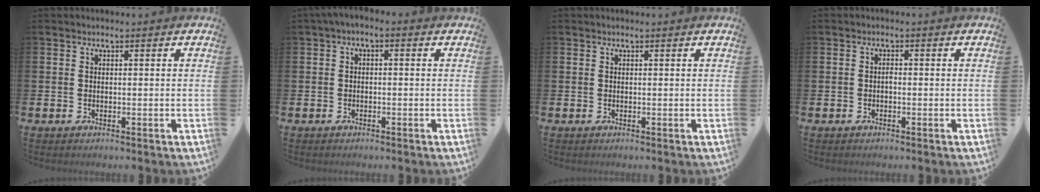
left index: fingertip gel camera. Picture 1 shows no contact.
{"total": 1.4, "force": [-0.9, 0.5, 0.9], "torque": [-0.015, 0.001, -0.020]}
{"total": 0.0}
{"total": 0.8, "force": [-0.4, 0.4, 0.6], "torque": [-0.011, 0.000, -0.009]}